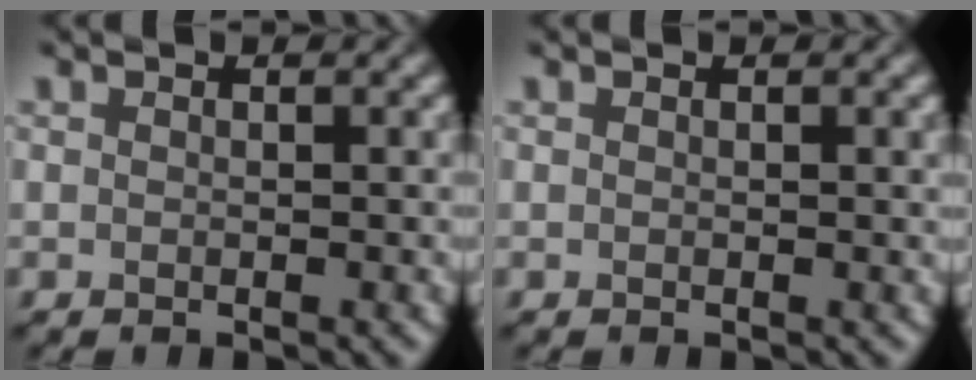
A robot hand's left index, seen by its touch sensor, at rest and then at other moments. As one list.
[{"total": 0.6, "force": [0.1, 0.1, 0.6], "torque": [-0.006, 0.000, 0.000]}]